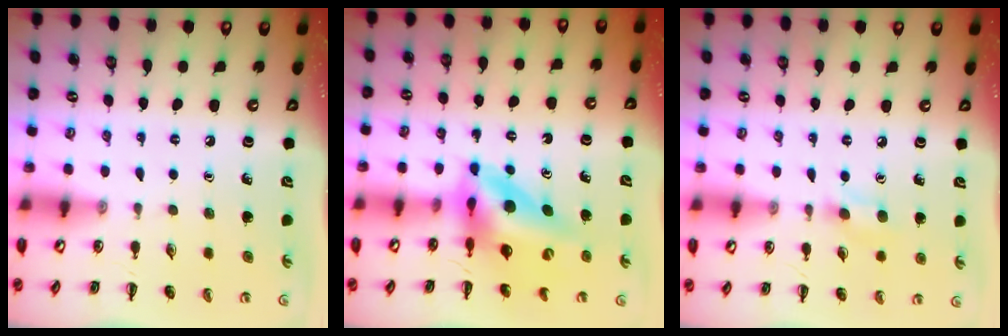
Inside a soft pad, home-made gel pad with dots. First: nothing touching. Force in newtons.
{"total": 12.4, "press": 11.7, "slide": 4.1}
{"total": 5.8, "press": 5.6, "slide": 1.7}